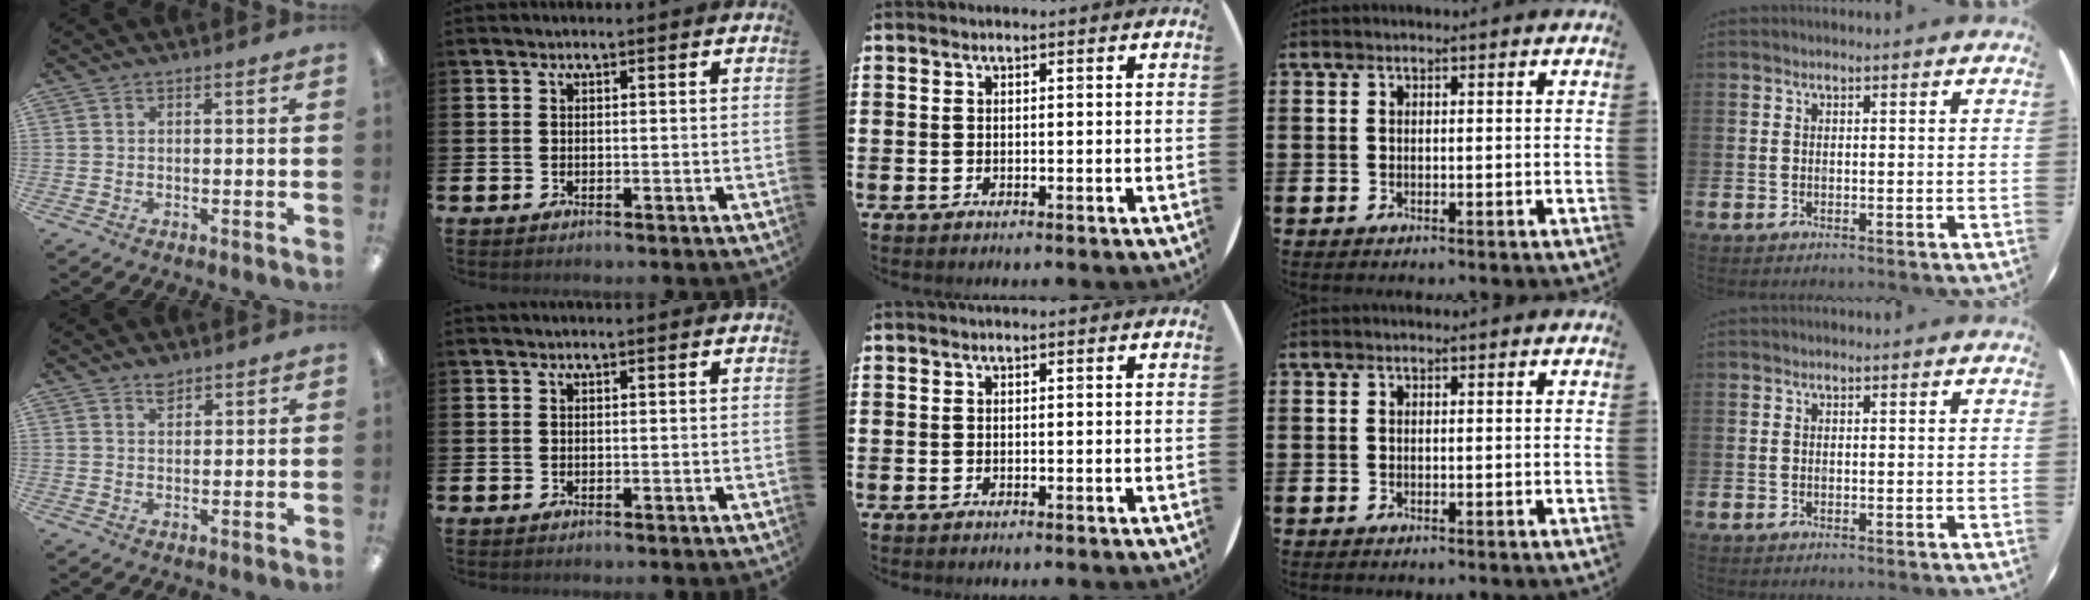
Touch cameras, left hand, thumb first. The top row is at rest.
{"thumb": {"total": 2.9, "force": [2.2, 1.6, 1.0], "torque": [-0.006, -0.007, 0.038]}}